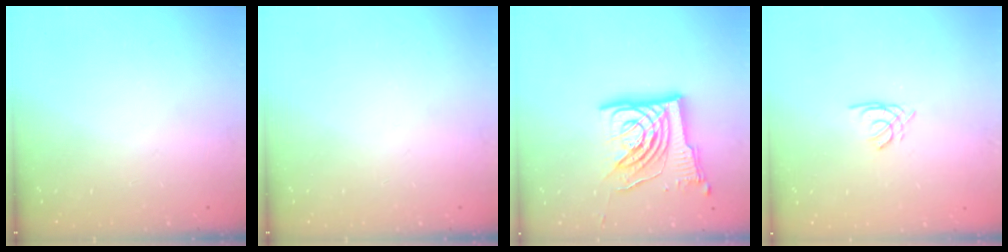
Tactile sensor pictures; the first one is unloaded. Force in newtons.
{"total": 0.0}
{"total": 16.6, "press": 16.4, "slide": 2.1}
{"total": 1.6, "press": 1.5, "slide": 0.4}